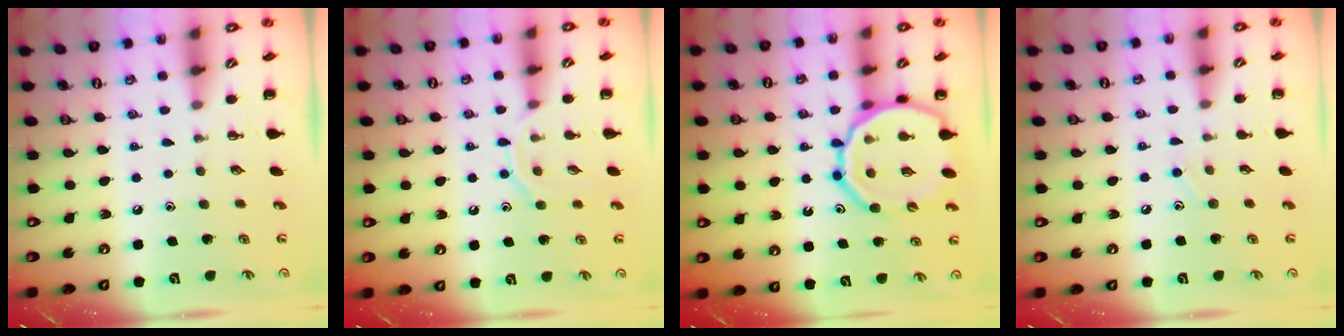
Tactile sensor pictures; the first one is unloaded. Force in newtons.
{"total": 7.9, "press": 7.8, "slide": 1.0}
{"total": 18.2, "press": 18.0, "slide": 2.8}
{"total": 5.7, "press": 5.4, "slide": 1.9}